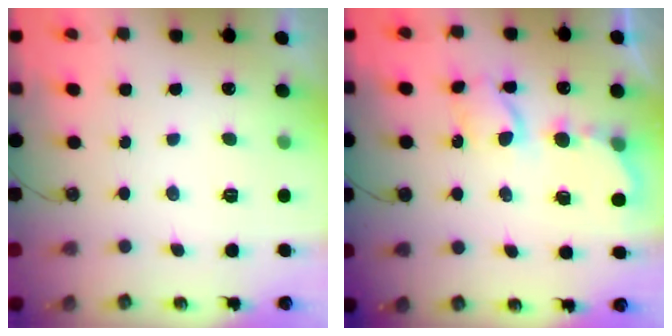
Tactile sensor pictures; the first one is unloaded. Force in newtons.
{"total": 6.2, "press": 6.2, "slide": 0.3}